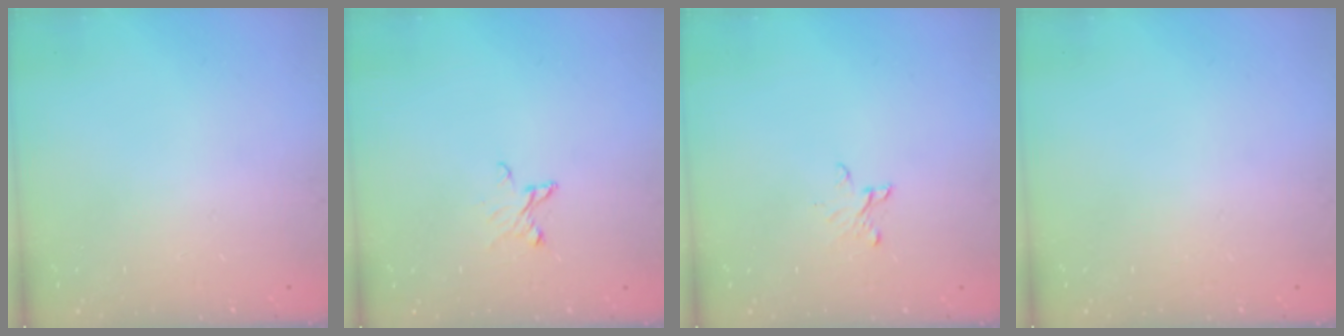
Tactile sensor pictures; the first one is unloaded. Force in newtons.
{"total": 4.0, "press": 4.0, "slide": 0.4}
{"total": 3.2, "press": 3.2, "slide": 0.3}
{"total": 0.0}